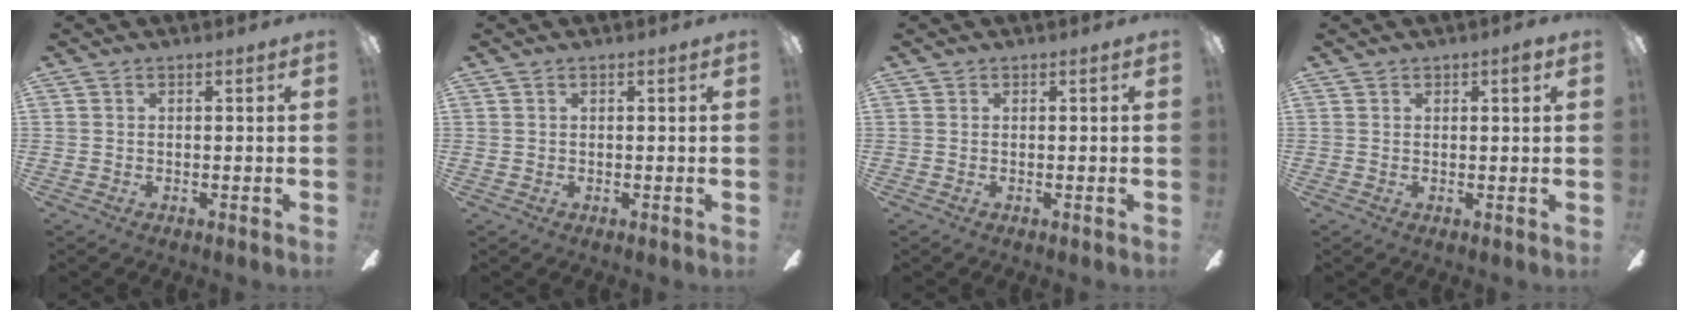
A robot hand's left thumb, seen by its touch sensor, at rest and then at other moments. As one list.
[{"total": 0.6, "force": [0.1, 0.4, 0.3], "torque": [-0.007, 0.002, 0.002]}, {"total": 0.0}, {"total": 1.7, "force": [1.1, 0.5, 1.1], "torque": [-0.008, -0.005, 0.016]}]